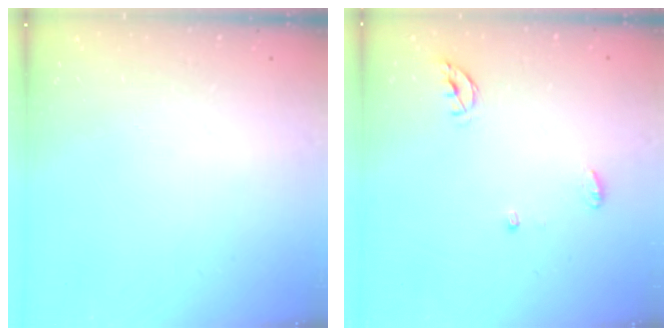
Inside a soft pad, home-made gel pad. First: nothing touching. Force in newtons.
{"total": 4.4, "press": 4.4, "slide": 0.4}